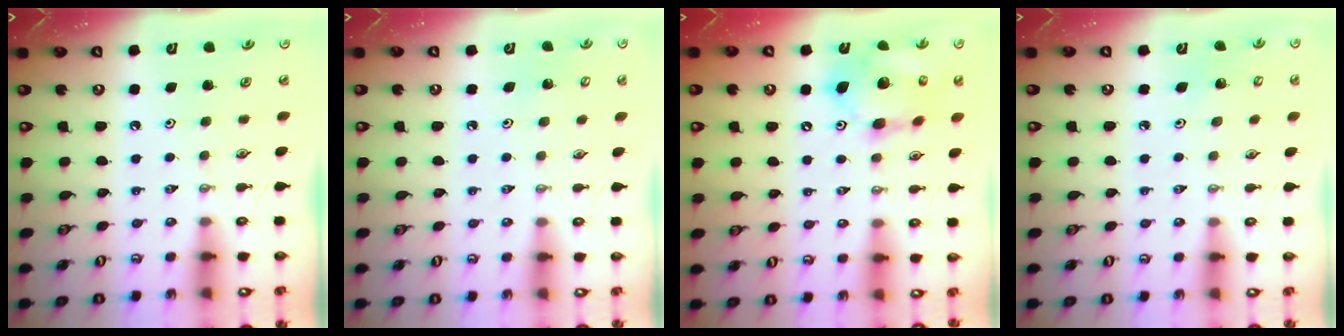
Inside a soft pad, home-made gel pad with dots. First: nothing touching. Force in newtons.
{"total": 3.3, "press": 3.3, "slide": 0.3}
{"total": 14.4, "press": 14.2, "slide": 2.7}
{"total": 2.5, "press": 2.4, "slide": 0.6}